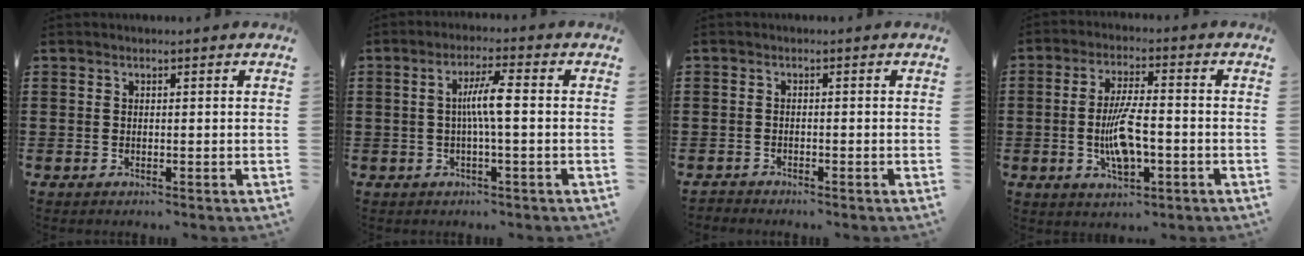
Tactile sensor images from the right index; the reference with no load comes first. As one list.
[{"total": 5.2, "force": [-0.2, -0.1, 5.2], "torque": [-0.097, -0.002, -0.010]}, {"total": 1.2, "force": [-1.1, 0.3, -0.2], "torque": [0.000, 0.004, -0.027]}, {"total": 8.0, "force": [-1.7, 2.4, 7.4], "torque": [-0.153, -0.004, -0.036]}]